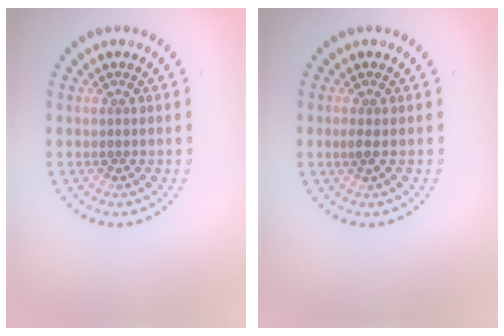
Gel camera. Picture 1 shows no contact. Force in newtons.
{"total": 0.9, "press": 0.8, "slide": 0.4}